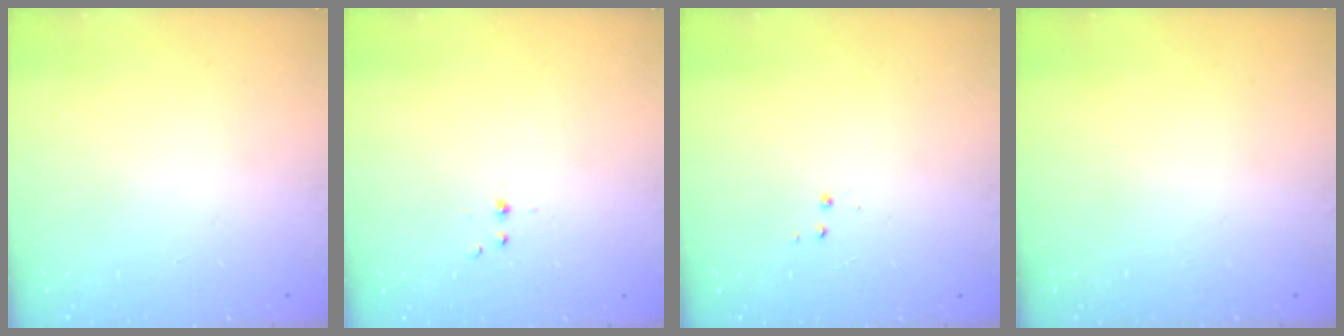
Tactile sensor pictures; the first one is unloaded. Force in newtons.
{"total": 2.2, "press": 1.9, "slide": 1.2}
{"total": 2.9, "press": 2.8, "slide": 0.4}
{"total": 0.0}